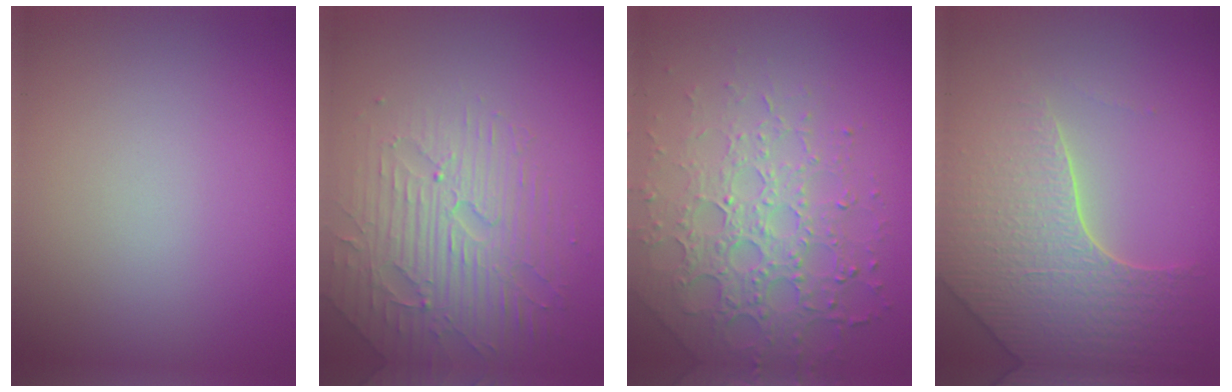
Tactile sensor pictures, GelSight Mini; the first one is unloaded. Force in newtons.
{"total": 4.7, "press": 4.6, "slide": 0.9}
{"total": 6.4, "press": 4.9, "slide": 4.2}
{"total": 5.8, "press": 4.9, "slide": 3.0}